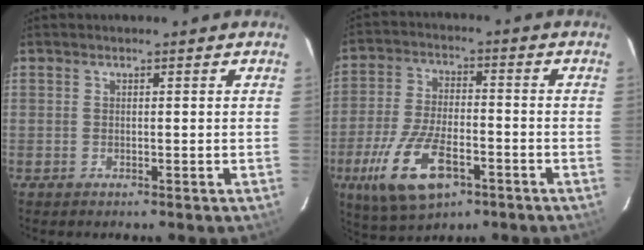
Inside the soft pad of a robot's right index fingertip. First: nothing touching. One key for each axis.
{"total": 14.6, "fx": -6.9, "fy": 6.3, "fz": 11.3, "tx": -0.244, "ty": -0.022, "tz": -0.121}